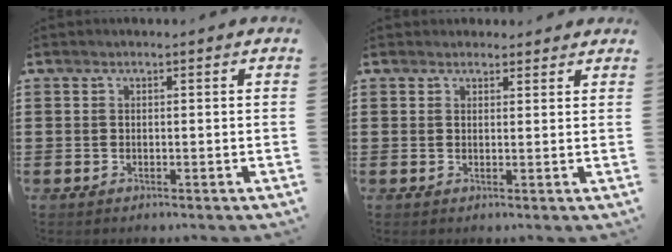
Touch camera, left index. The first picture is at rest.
{"total": 1.8, "force": [1.7, 0.7, 0.1], "torque": [0.003, 0.001, 0.032]}